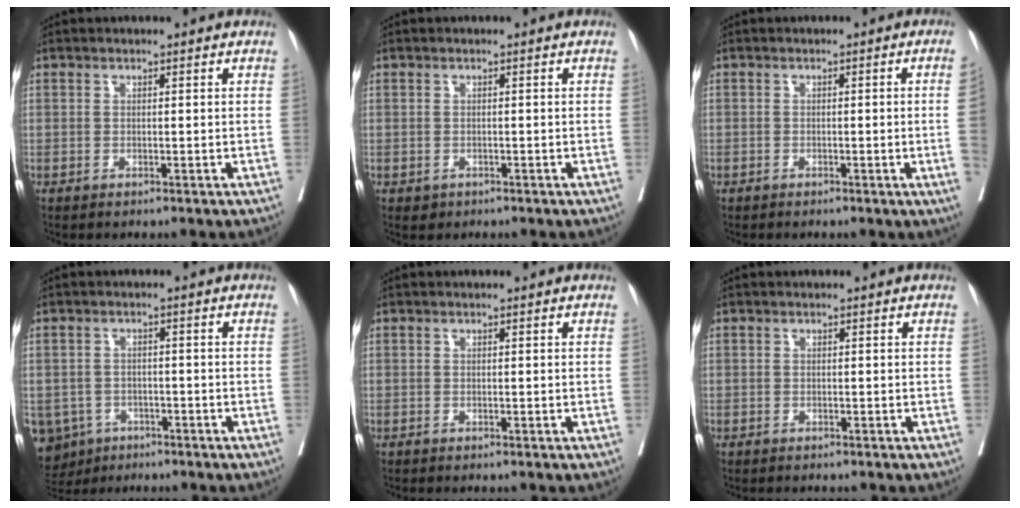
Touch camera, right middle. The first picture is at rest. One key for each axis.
{"total": 1.1, "fx": -0.6, "fy": 0.9, "fz": 0.2, "tx": -0.004, "ty": 0.002, "tz": -0.004}
{"total": 2.8, "fx": -0.7, "fy": -0.9, "fz": 2.6, "tx": -0.034, "ty": -0.003, "tz": -0.010}
{"total": 8.3, "fx": -4.7, "fy": 6.7, "fz": 1.5, "tx": -0.042, "ty": 0.000, "tz": -0.066}
{"total": 0.0}
{"total": 1.1, "fx": -1.1, "fy": 0.3, "fz": 0.4, "tx": -0.008, "ty": -0.003, "tz": -0.015}